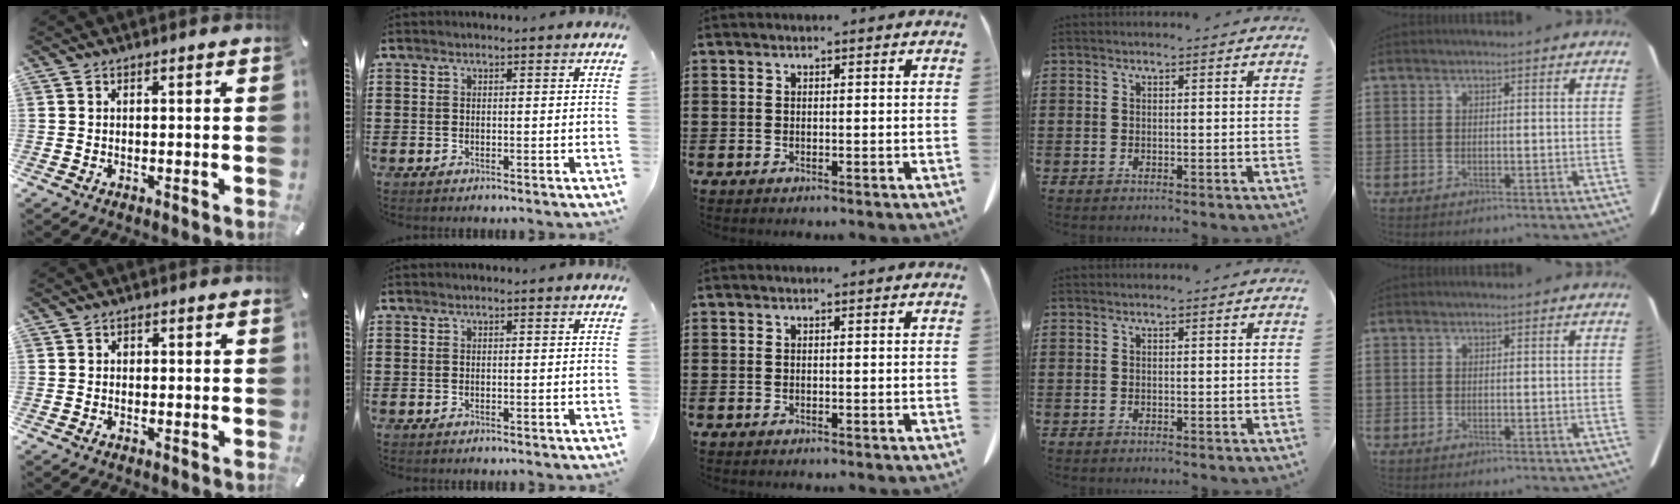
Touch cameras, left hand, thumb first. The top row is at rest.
{"thumb": {"total": 0.8, "force": [0.0, 0.7, 0.3], "torque": [-0.005, 0.005, -0.002]}}